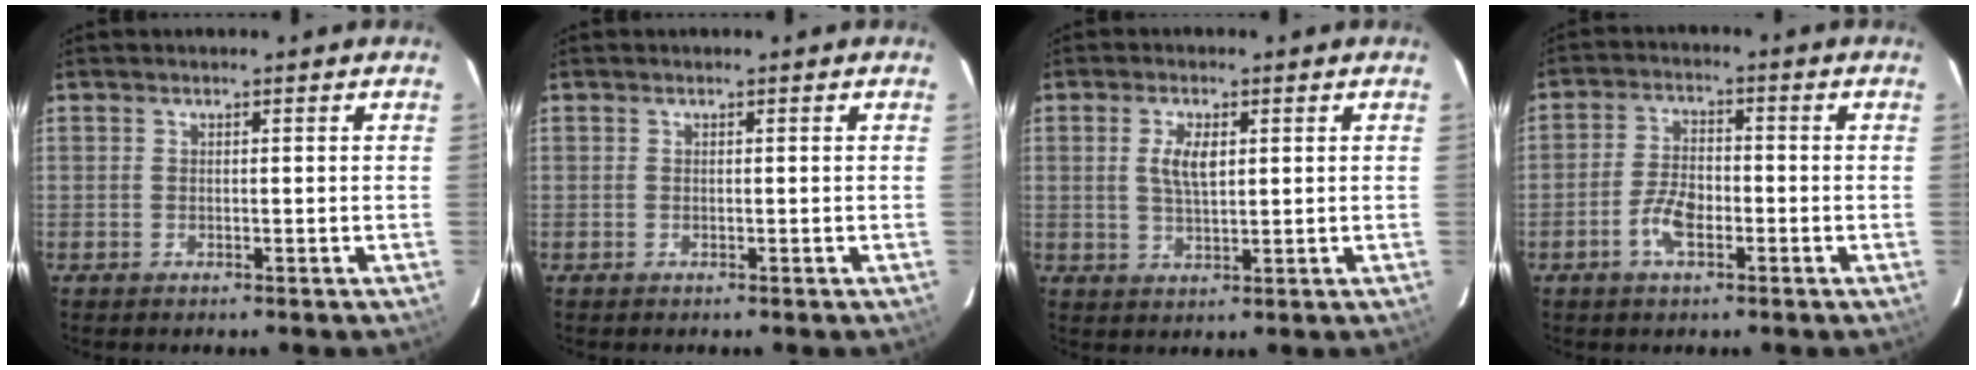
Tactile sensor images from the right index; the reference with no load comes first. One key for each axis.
{"total": 0.0}
{"total": 4.3, "fx": 1.1, "fy": 1.8, "fz": 3.8, "tx": -0.071, "ty": 0.002, "tz": 0.021}
{"total": 5.9, "fx": -2.5, "fy": 2.9, "fz": 4.4, "tx": -0.095, "ty": 0.005, "tz": -0.046}